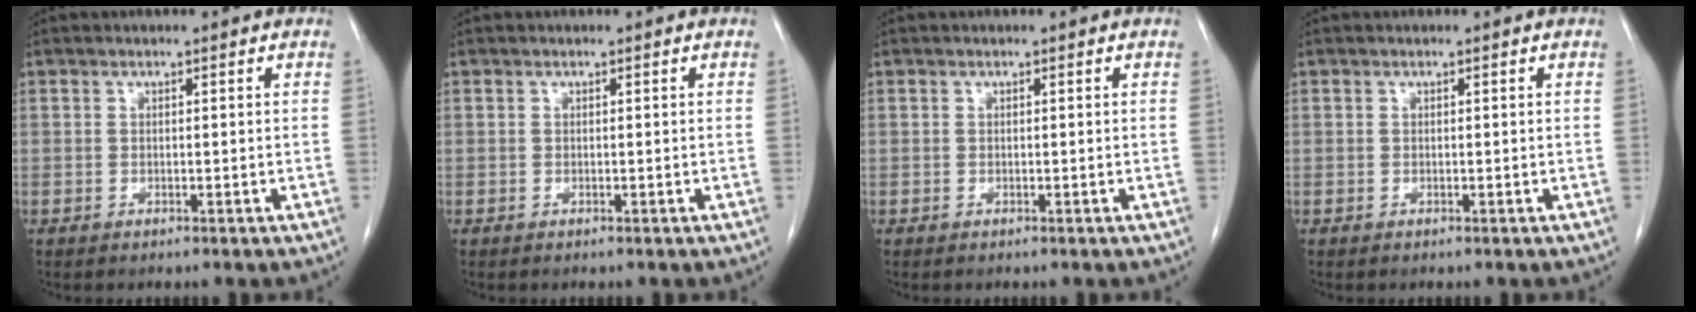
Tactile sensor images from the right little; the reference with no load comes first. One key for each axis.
{"total": 0.0}
{"total": 0.0}
{"total": 0.0}